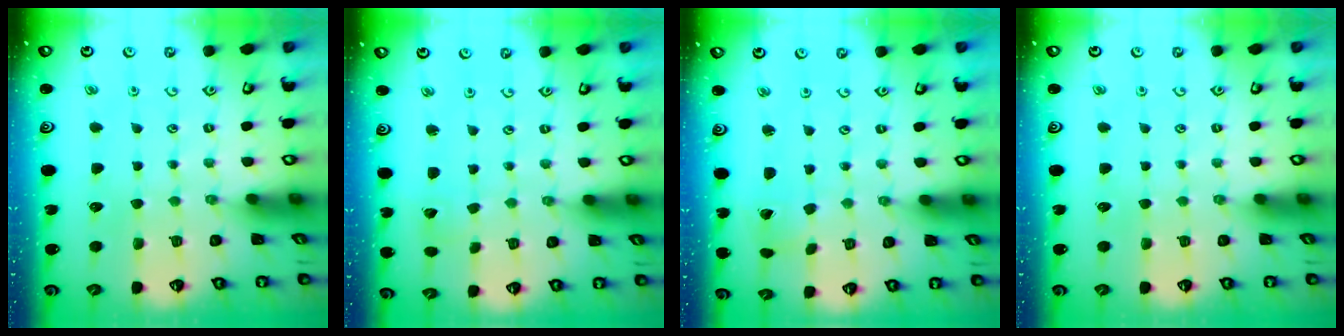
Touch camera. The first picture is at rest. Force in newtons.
{"total": 2.5, "press": 2.5, "slide": 0.4}
{"total": 1.7, "press": 1.7, "slide": 0.1}
{"total": 0.0}